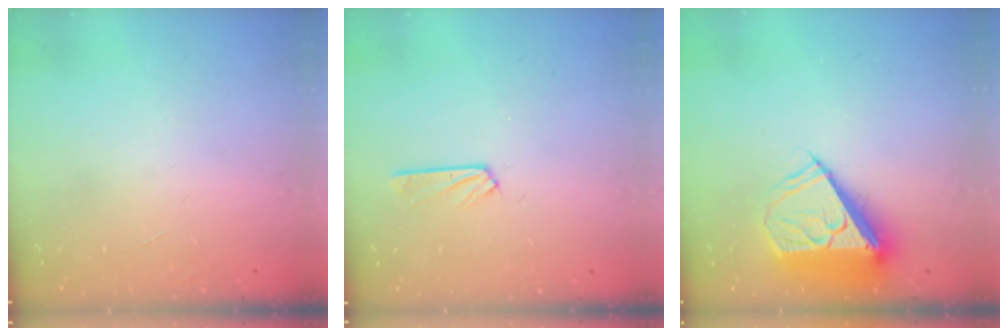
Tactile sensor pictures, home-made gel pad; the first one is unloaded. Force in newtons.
{"total": 2.6, "press": 2.5, "slide": 0.3}
{"total": 9.3, "press": 9.2, "slide": 1.6}